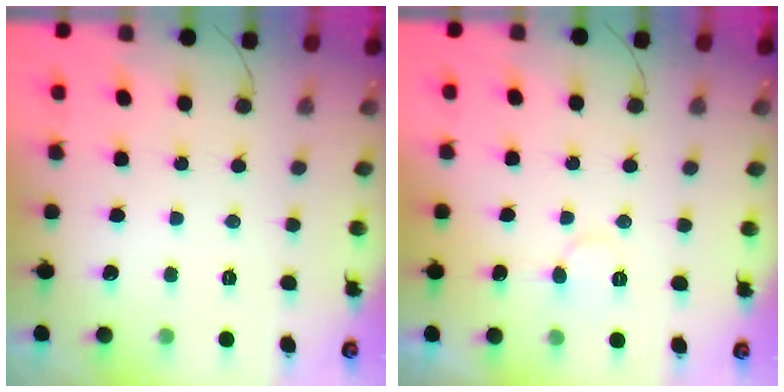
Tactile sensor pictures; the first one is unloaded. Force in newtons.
{"total": 4.0, "press": 4.0, "slide": 0.5}